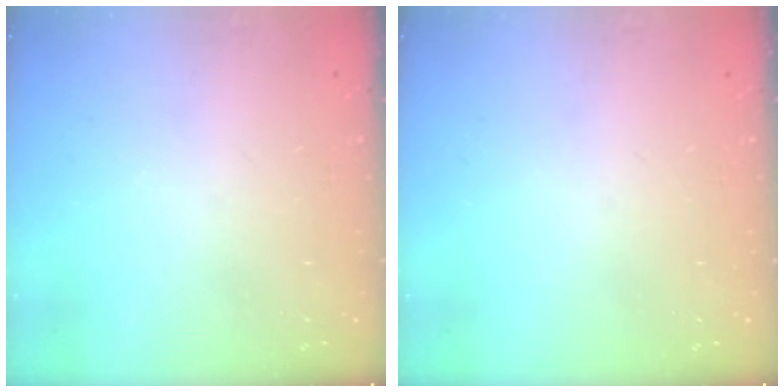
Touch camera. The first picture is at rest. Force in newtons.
{"total": 0.0}